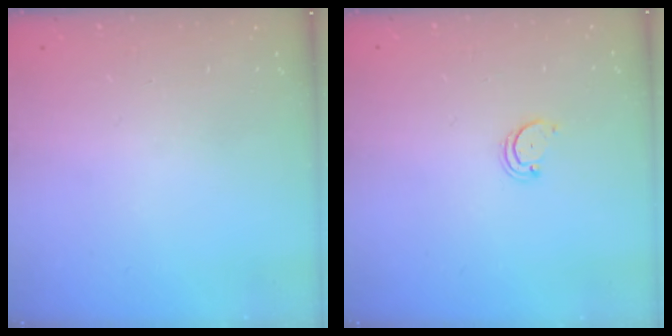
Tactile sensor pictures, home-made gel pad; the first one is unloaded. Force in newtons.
{"total": 2.0, "press": 2.0, "slide": 0.2}